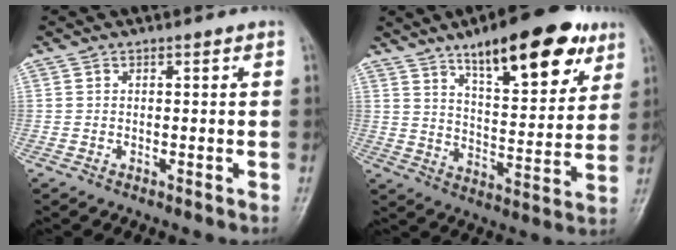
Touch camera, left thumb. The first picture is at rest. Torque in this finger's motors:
{"motor_torque": [0.66, 0.60, 1.46, -1.32, 0.29]}